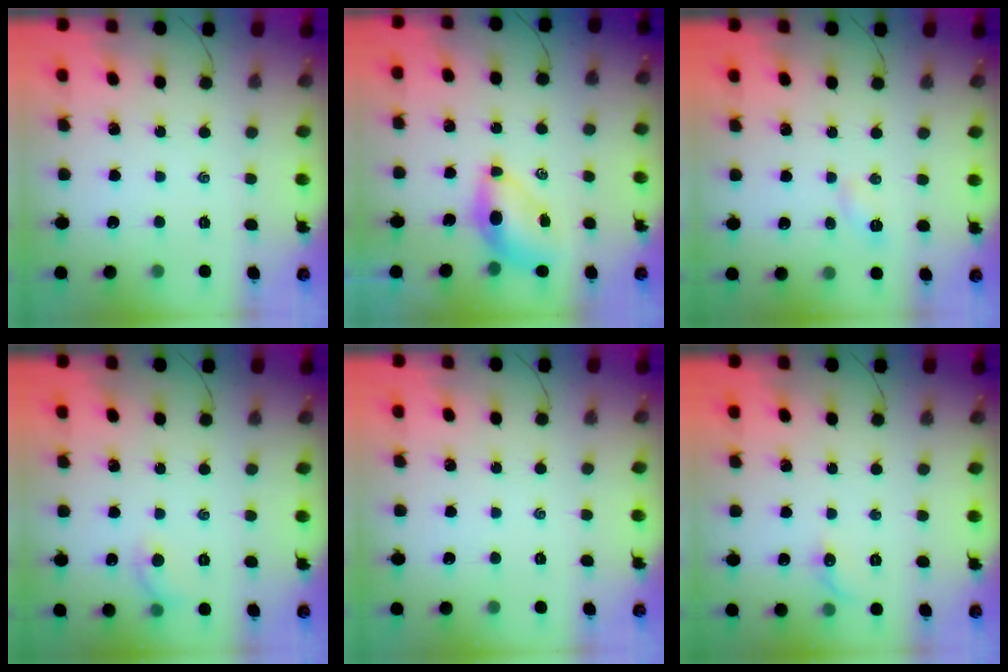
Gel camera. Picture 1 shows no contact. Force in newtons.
{"total": 6.8, "press": 6.7, "slide": 1.2}
{"total": 2.9, "press": 2.8, "slide": 0.8}
{"total": 5.7, "press": 5.6, "slide": 1.2}
{"total": 0.0}
{"total": 5.3, "press": 5.1, "slide": 1.4}